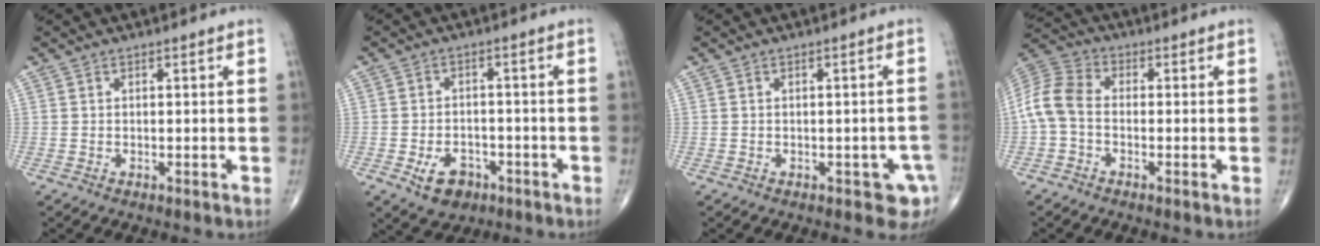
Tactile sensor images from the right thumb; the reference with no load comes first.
{"total": 6.3, "force": [-3.1, 4.3, 3.4], "torque": [-0.042, 0.017, -0.044]}
{"total": 4.6, "force": [-2.0, 2.4, 3.4], "torque": [-0.018, 0.009, -0.020]}
{"total": 7.8, "force": [-1.2, 5.2, 5.8], "torque": [-0.117, 0.022, -0.040]}